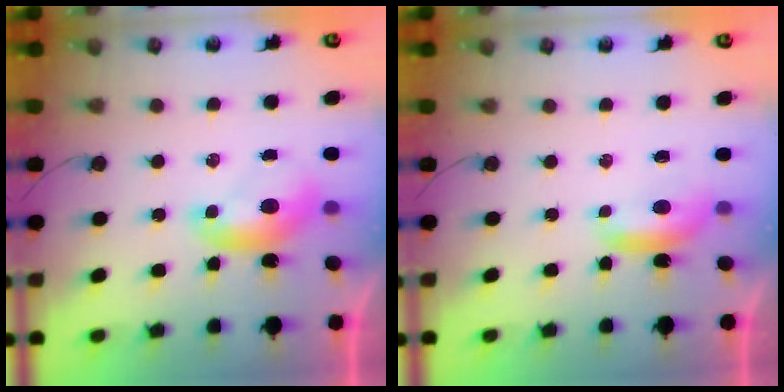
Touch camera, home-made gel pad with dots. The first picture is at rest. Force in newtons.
{"total": 0.6, "press": 0.1, "slide": 0.5}